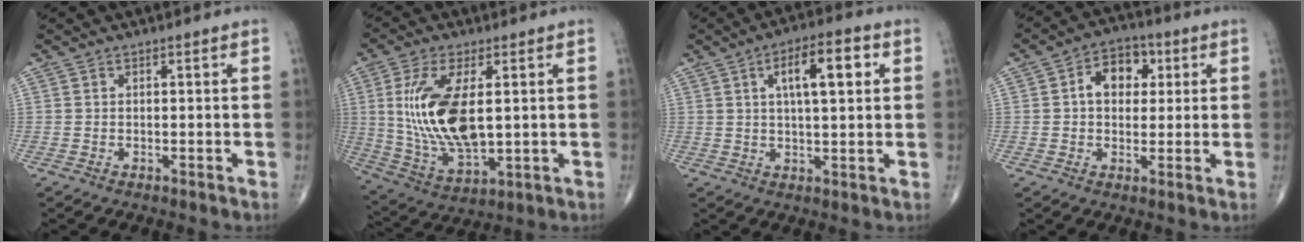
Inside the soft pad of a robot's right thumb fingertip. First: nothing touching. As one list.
[{"total": 16.3, "force": [2.1, 7.4, 14.4], "torque": [-0.290, -0.019, 0.053]}, {"total": 10.1, "force": [3.1, 3.5, 9.0], "torque": [-0.128, 0.005, 0.046]}, {"total": 8.1, "force": [1.8, 5.9, 5.4], "torque": [-0.050, 0.011, 0.020]}]